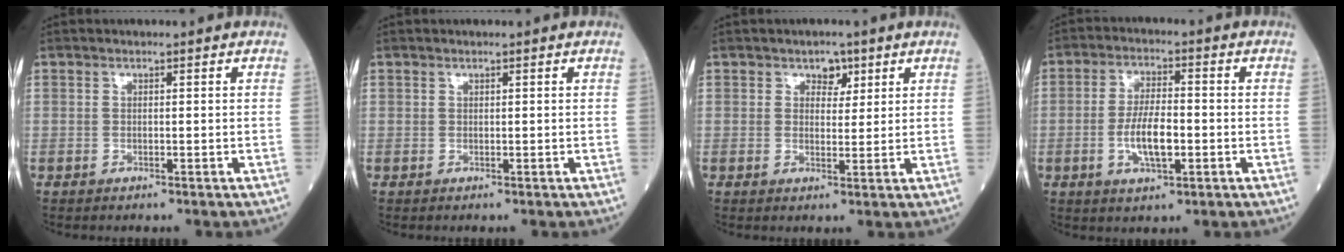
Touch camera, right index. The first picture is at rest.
{"total": 0.0}
{"total": 2.5, "force": [1.4, 1.7, 1.2], "torque": [-0.011, 0.002, 0.019]}
{"total": 7.2, "force": [-1.7, 2.2, 6.6], "torque": [-0.133, 0.002, -0.031]}